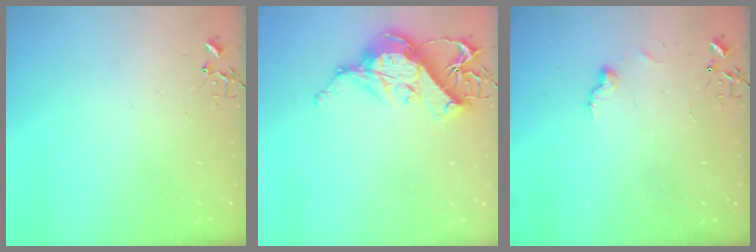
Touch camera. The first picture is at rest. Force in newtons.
{"total": 15.3, "press": 15.1, "slide": 2.1}
{"total": 7.4, "press": 7.4, "slide": 0.4}